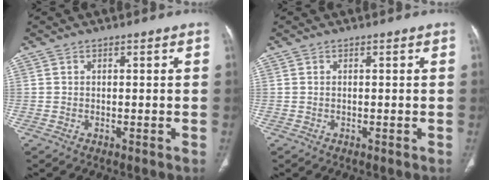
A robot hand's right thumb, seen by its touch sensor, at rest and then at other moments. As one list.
[{"total": 0.0}]